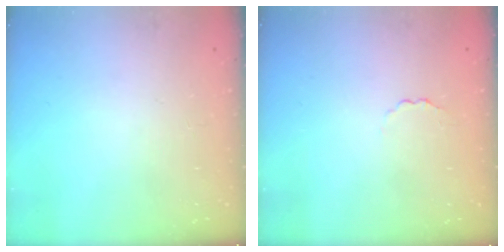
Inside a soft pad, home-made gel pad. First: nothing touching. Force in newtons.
{"total": 1.7, "press": 1.6, "slide": 0.5}